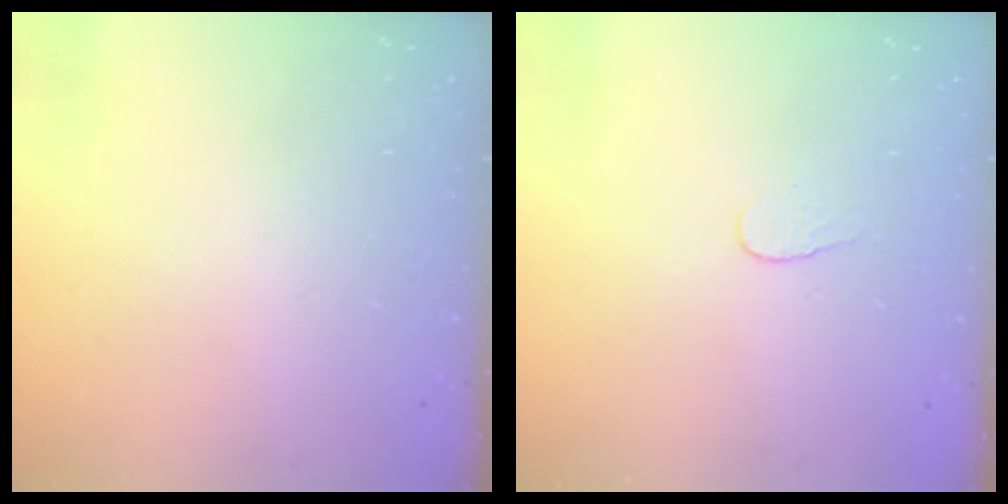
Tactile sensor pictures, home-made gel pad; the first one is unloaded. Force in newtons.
{"total": 3.8, "press": 3.8, "slide": 0.4}